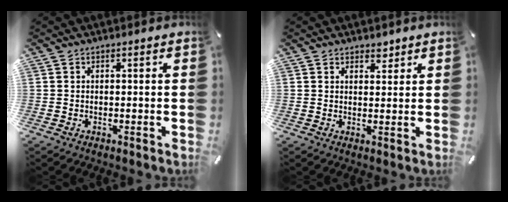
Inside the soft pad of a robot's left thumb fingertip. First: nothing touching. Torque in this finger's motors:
{"motor_torque": [0.09, -0.25, -0.01, 0.04, -0.01]}